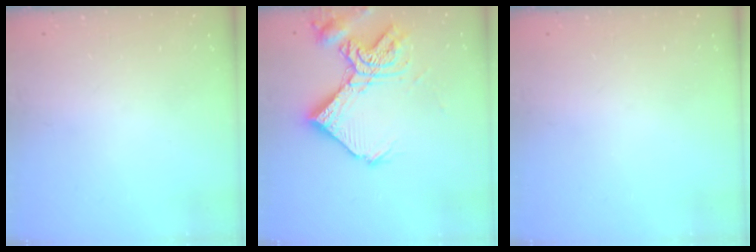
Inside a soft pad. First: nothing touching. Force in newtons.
{"total": 17.3, "press": 17.2, "slide": 2.0}
{"total": 0.0}